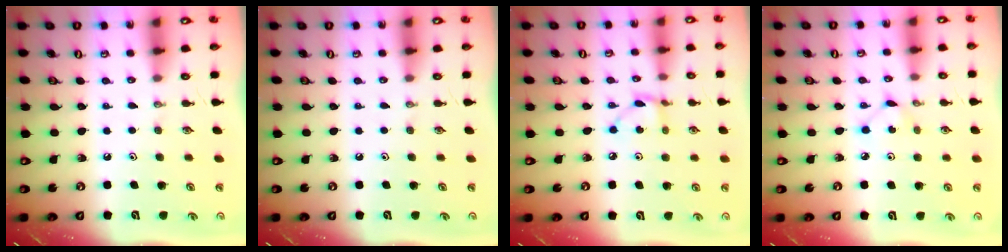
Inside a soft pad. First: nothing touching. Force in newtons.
{"total": 0.0}
{"total": 4.1, "press": 4.1, "slide": 0.2}
{"total": 2.9, "press": 2.9, "slide": 0.4}